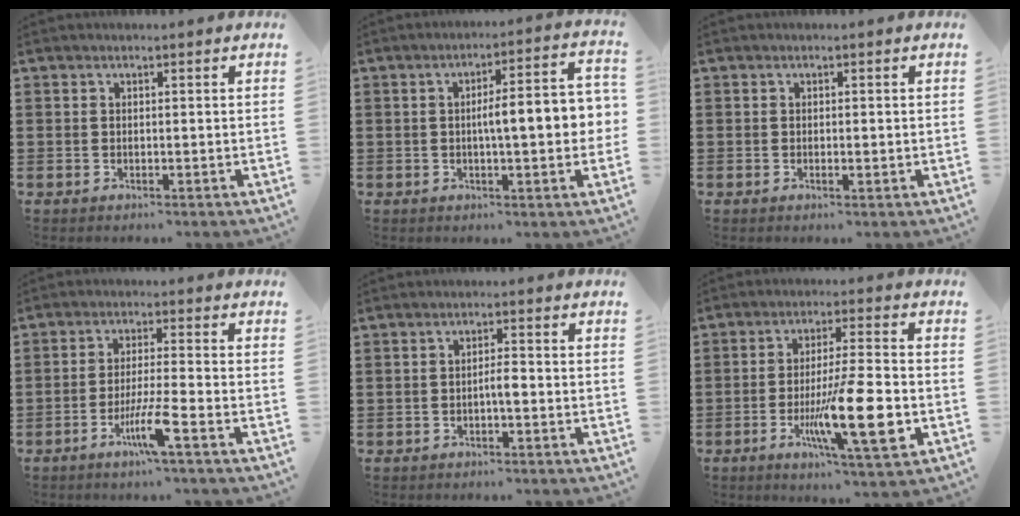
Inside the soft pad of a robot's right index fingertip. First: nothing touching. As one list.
[{"total": 8.3, "force": [-0.4, 1.6, 8.1], "torque": [-0.120, -0.006, -0.016]}, {"total": 0.6, "force": [-0.1, 0.3, 0.6], "torque": [-0.012, -0.002, -0.001]}, {"total": 6.3, "force": [-3.3, -0.1, 5.4], "torque": [-0.107, -0.013, -0.062]}, {"total": 2.2, "force": [-0.7, 0.5, 2.1], "torque": [-0.039, 0.003, -0.014]}, {"total": 14.2, "force": [-4.0, 2.6, 13.4], "torque": [-0.232, -0.010, -0.067]}]